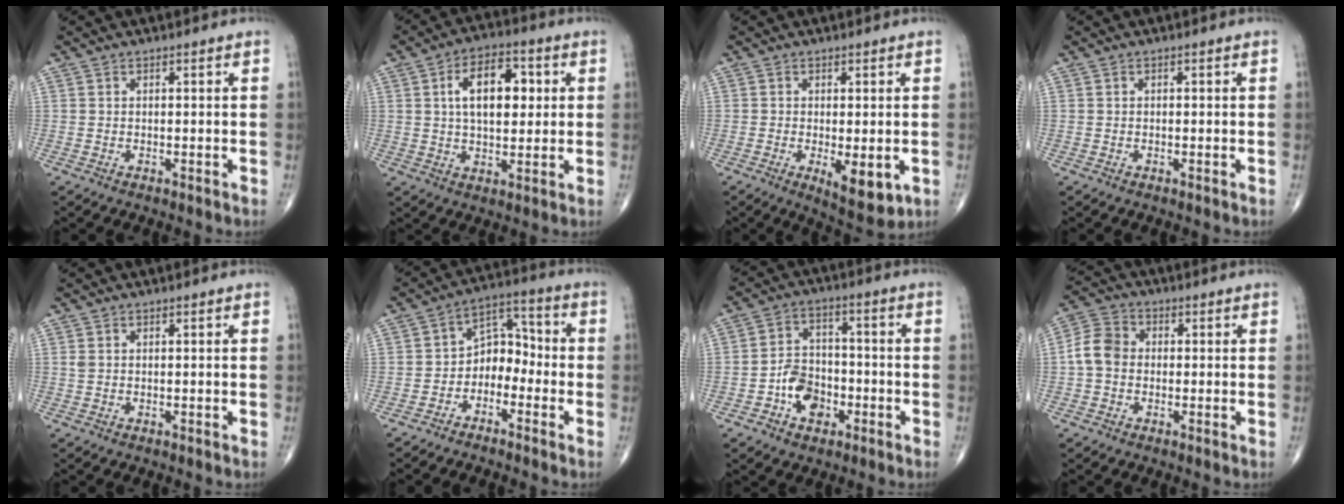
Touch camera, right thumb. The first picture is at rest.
{"total": 11.7, "force": [2.4, 6.5, 9.4], "torque": [-0.129, 0.007, 0.036]}
{"total": 7.2, "force": [-1.9, 2.8, 6.4], "torque": [-0.085, -0.018, -0.023]}
{"total": 0.0}
{"total": 0.7, "force": [0.2, 0.4, 0.4], "torque": [-0.011, 0.007, 0.007]}
{"total": 7.6, "force": [-2.8, 5.4, 4.5], "torque": [-0.041, 0.050, -0.061]}
{"total": 8.6, "force": [-3.2, 6.2, 5.0], "torque": [-0.052, 0.030, -0.060]}
{"total": 6.3, "force": [-0.4, 5.2, 3.6], "torque": [-0.061, 0.020, -0.019]}